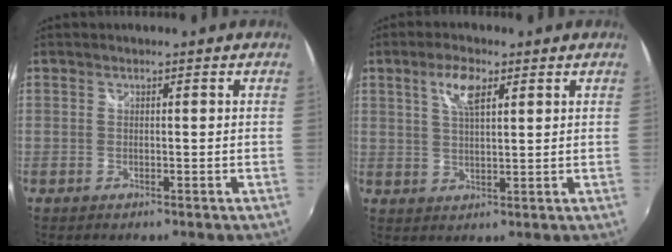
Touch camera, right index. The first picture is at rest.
{"total": 5.5, "force": [2.7, 2.0, 4.4], "torque": [-0.080, 0.007, 0.049]}